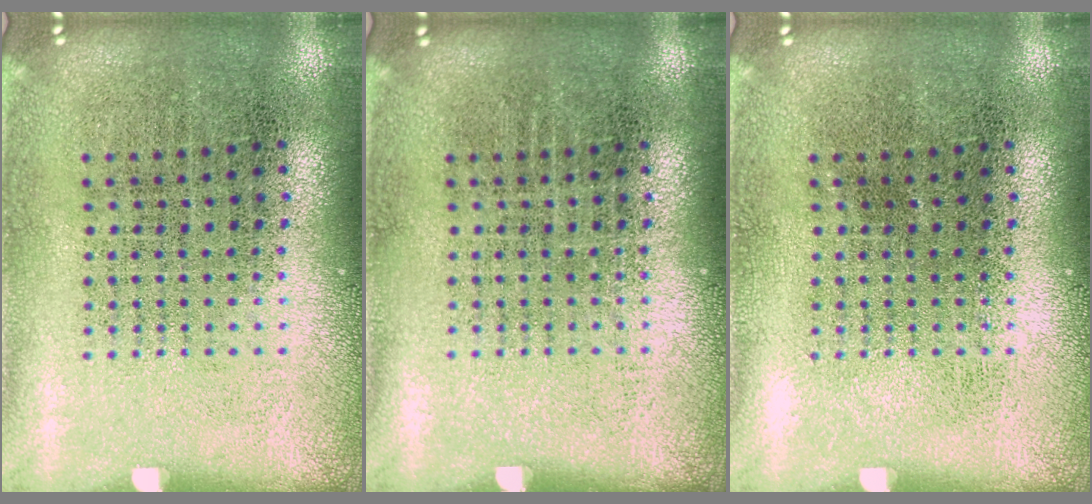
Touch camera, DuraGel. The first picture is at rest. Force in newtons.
{"total": 0.0}
{"total": 0.0}